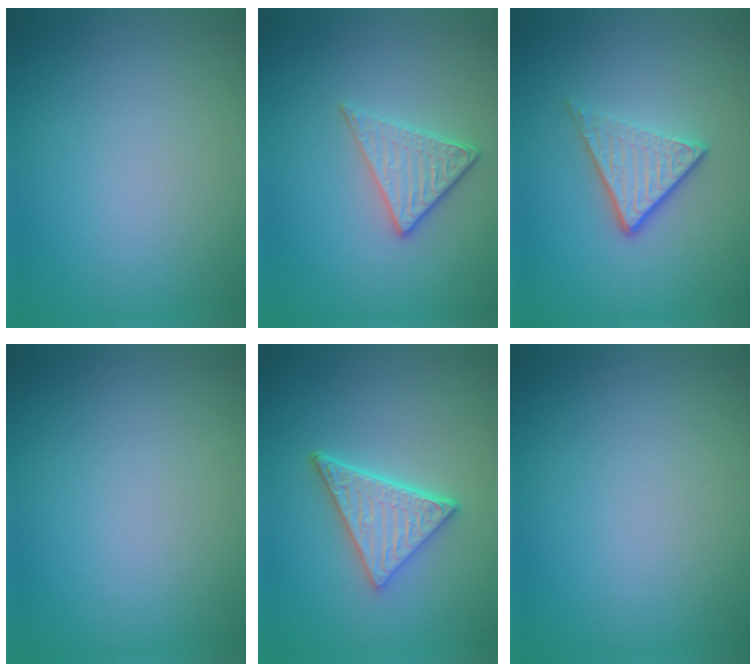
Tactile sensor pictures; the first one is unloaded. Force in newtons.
{"total": 2.9, "press": 2.6, "slide": 1.3}
{"total": 3.7, "press": 2.6, "slide": 2.6}
{"total": 0.0}
{"total": 4.9, "press": 3.7, "slide": 3.3}
{"total": 0.0}